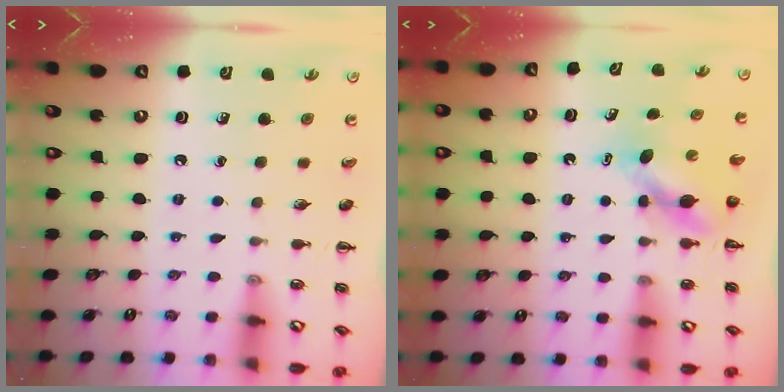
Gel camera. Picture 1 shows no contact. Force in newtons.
{"total": 5.3, "press": 5.3, "slide": 0.3}